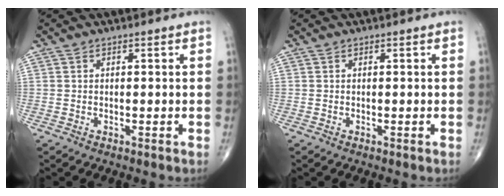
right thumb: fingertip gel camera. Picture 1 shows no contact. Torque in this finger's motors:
{"motor_torque": [0.00, 0.00, 0.00, 0.00, 0.00]}